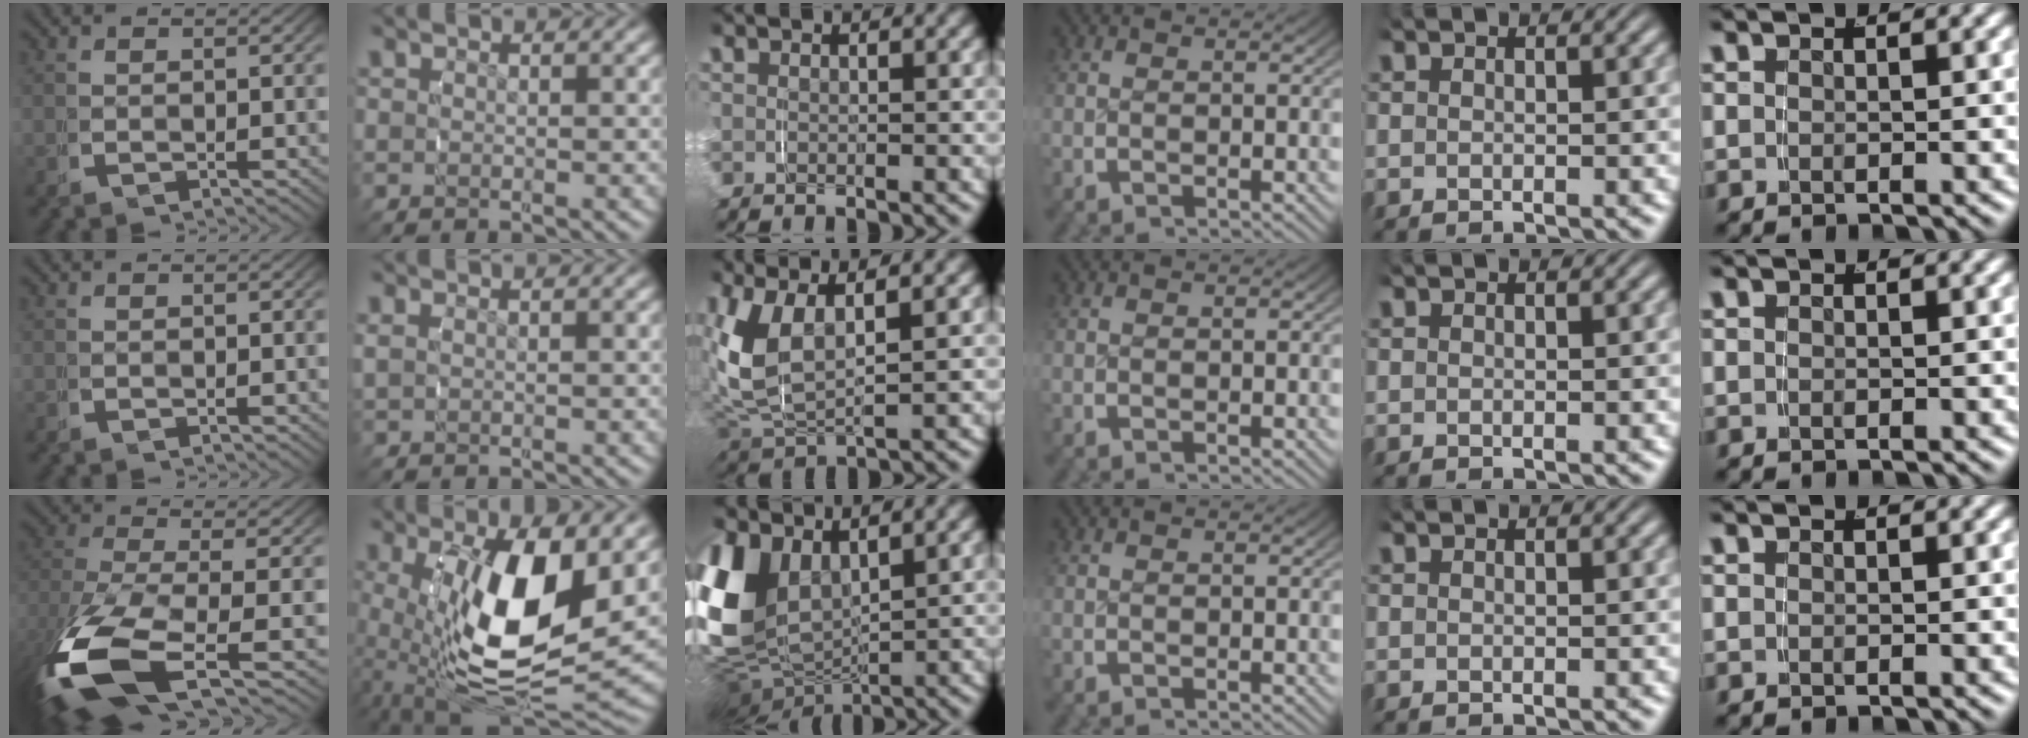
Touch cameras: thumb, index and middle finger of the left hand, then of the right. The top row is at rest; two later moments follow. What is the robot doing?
{"motion": "grasp_and_lifting", "object": "fork"}